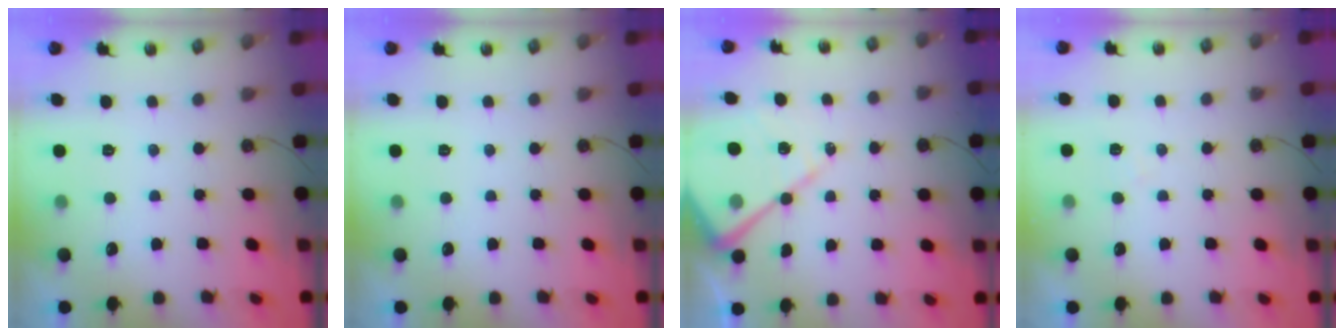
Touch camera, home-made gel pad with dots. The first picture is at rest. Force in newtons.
{"total": 0.0}
{"total": 14.2, "press": 14.1, "slide": 1.4}
{"total": 4.6, "press": 4.6, "slide": 0.7}